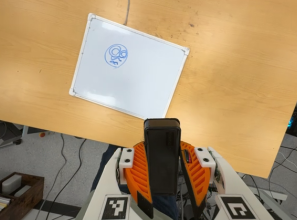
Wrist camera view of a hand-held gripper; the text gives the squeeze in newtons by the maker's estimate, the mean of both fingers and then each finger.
{"total": 9.2, "left": 7.5, "right": 10.9}